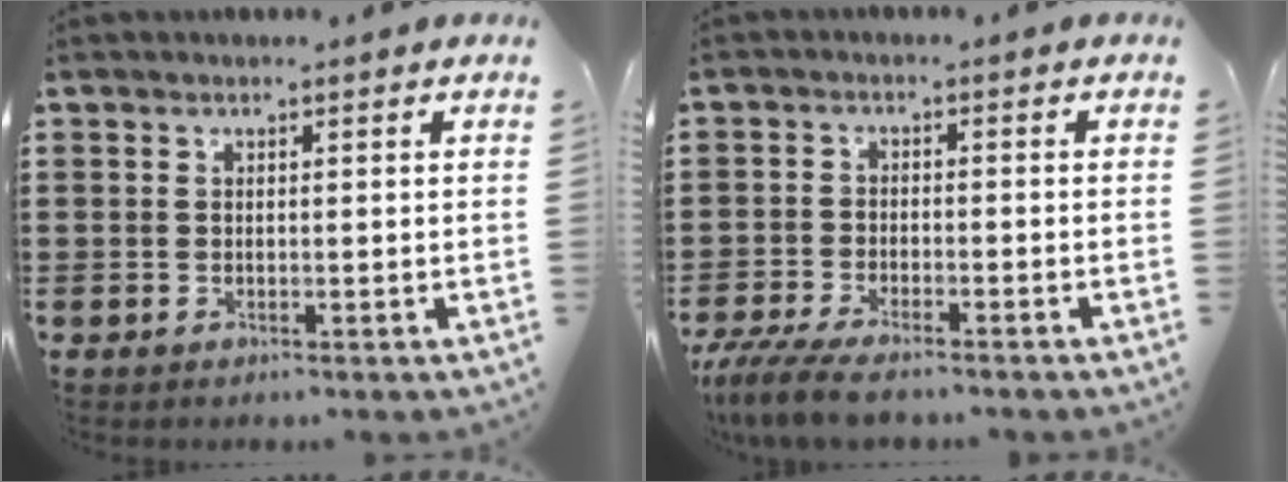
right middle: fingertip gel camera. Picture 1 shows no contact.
{"total": 5.5, "force": [-4.8, 1.0, 2.4], "torque": [-0.065, -0.011, -0.099]}